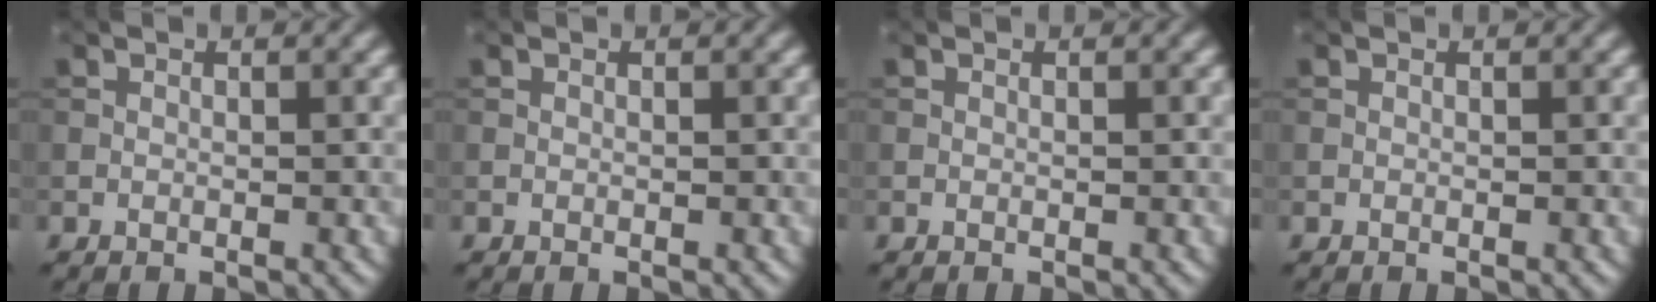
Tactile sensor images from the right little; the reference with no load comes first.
{"total": 0.0}
{"total": 0.0}
{"total": 0.0}